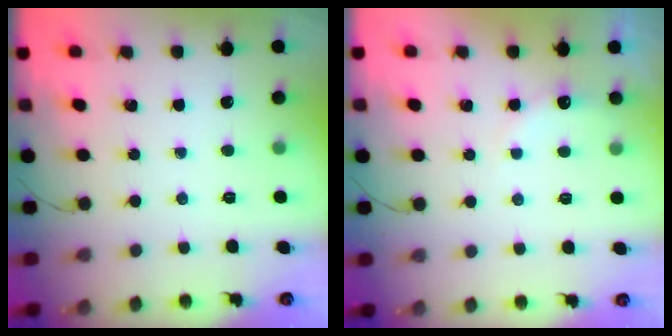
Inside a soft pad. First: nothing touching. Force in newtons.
{"total": 6.1, "press": 6.0, "slide": 1.3}